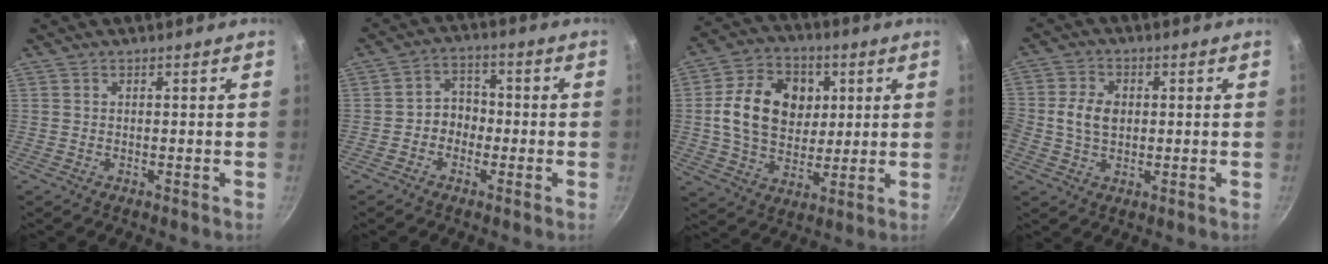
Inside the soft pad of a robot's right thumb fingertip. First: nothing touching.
{"total": 5.4, "force": [-1.3, 4.5, 2.6], "torque": [-0.003, 0.024, -0.030]}
{"total": 16.5, "force": [2.9, 12.6, 10.2], "torque": [-0.151, 0.004, 0.046]}
{"total": 6.9, "force": [0.3, 5.0, 4.7], "torque": [-0.077, 0.008, -0.001]}